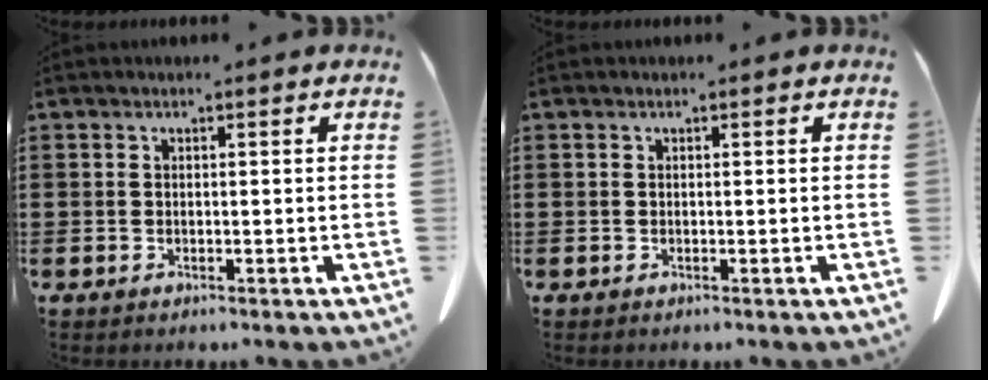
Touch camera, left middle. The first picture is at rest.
{"total": 0.0}